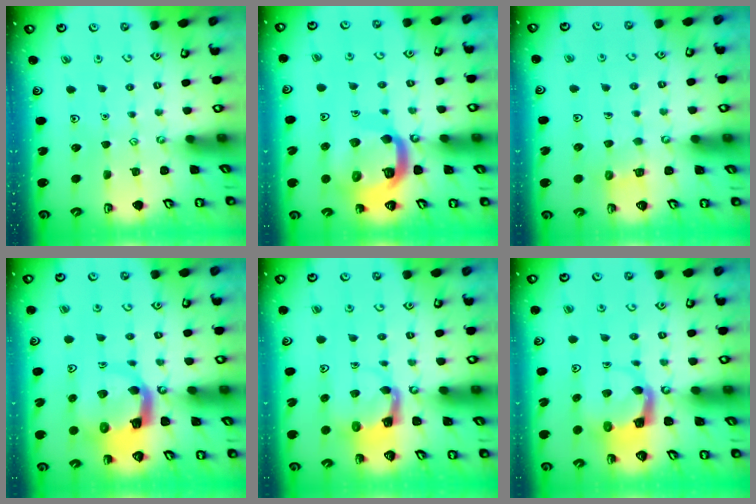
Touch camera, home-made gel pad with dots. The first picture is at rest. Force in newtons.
{"total": 16.5, "press": 16.3, "slide": 2.1}
{"total": 4.4, "press": 4.4, "slide": 0.3}
{"total": 7.3, "press": 7.2, "slide": 0.8}
{"total": 3.9, "press": 3.9, "slide": 0.7}
{"total": 3.7, "press": 3.6, "slide": 0.7}